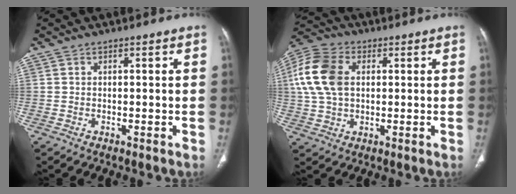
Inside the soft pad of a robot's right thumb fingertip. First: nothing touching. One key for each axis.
{"total": 13.5, "fx": 2.3, "fy": 9.3, "fz": 9.6, "tx": -0.195, "ty": 0.015, "tz": 0.040}